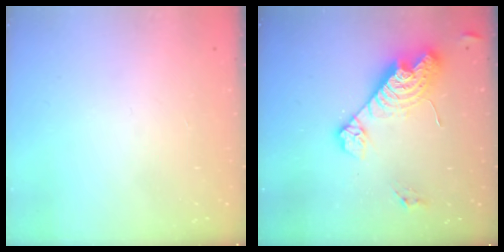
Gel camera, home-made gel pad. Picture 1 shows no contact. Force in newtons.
{"total": 15.9, "press": 15.9, "slide": 1.3}